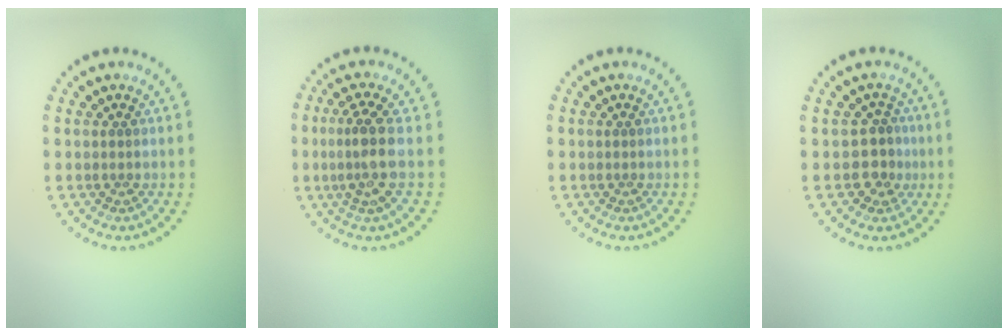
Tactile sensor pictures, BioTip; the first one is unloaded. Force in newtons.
{"total": 3.2, "press": 2.5, "slide": 2.0}
{"total": 0.0}
{"total": 2.4, "press": 2.1, "slide": 1.1}